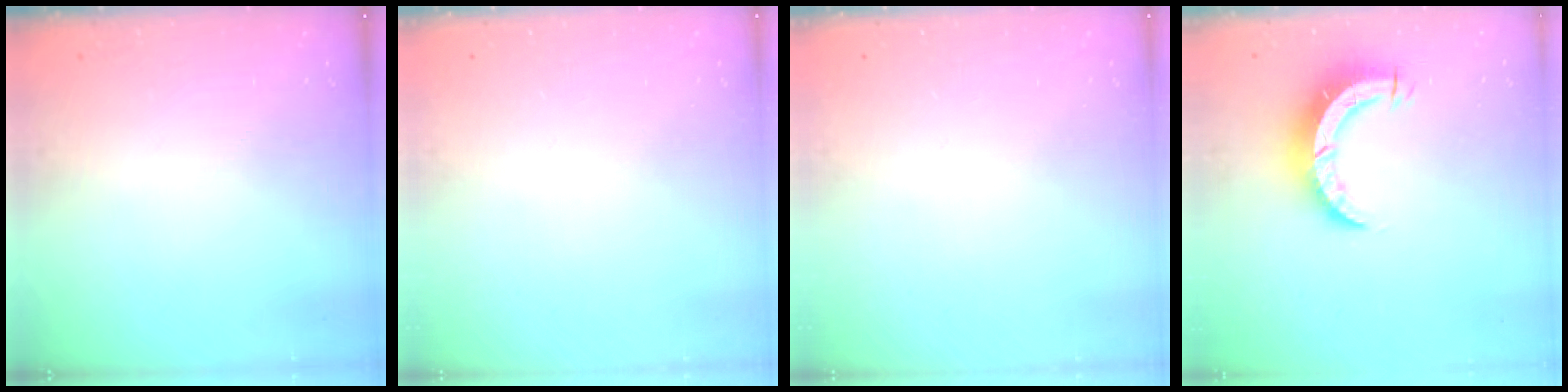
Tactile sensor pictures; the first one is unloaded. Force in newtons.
{"total": 0.0}
{"total": 0.0}
{"total": 7.9, "press": 7.8, "slide": 0.6}